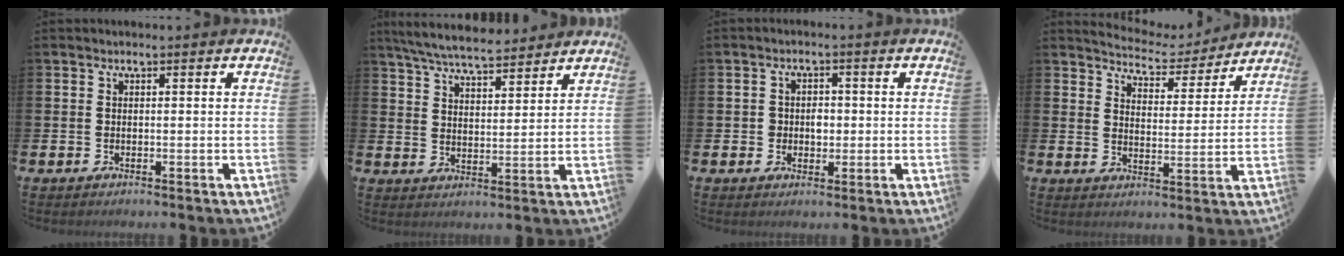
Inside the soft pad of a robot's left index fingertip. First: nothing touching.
{"total": 6.9, "force": [6.6, 1.0, 1.8], "torque": [-0.061, -0.024, 0.120]}
{"total": 2.4, "force": [0.0, 2.1, 1.0], "torque": [-0.008, 0.004, -0.009]}
{"total": 5.3, "force": [5.2, 1.1, 0.2], "torque": [-0.027, -0.041, 0.088]}